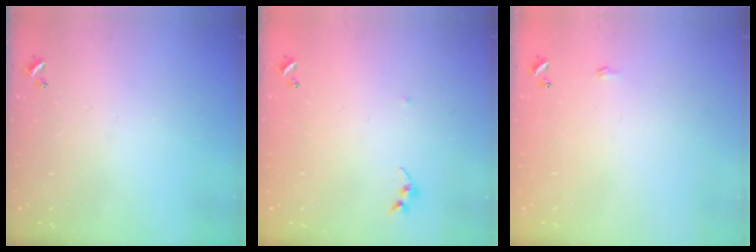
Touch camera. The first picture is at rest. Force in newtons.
{"total": 5.0, "press": 5.0, "slide": 0.6}
{"total": 0.6, "press": 0.6, "slide": 0.2}